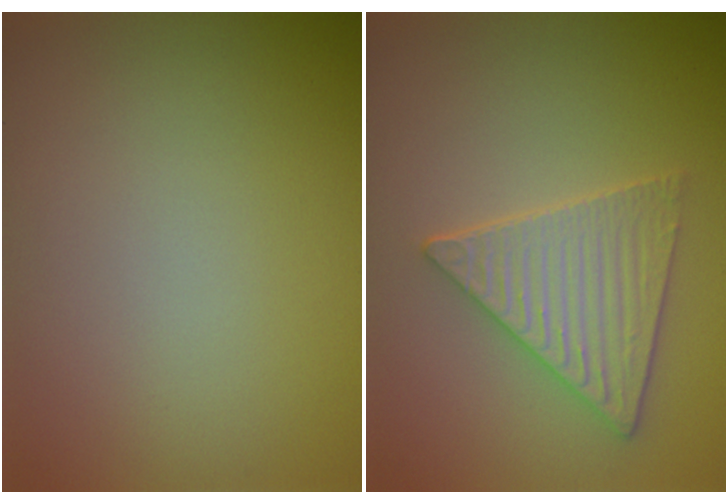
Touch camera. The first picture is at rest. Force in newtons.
{"total": 3.5, "press": 3.4, "slide": 0.9}